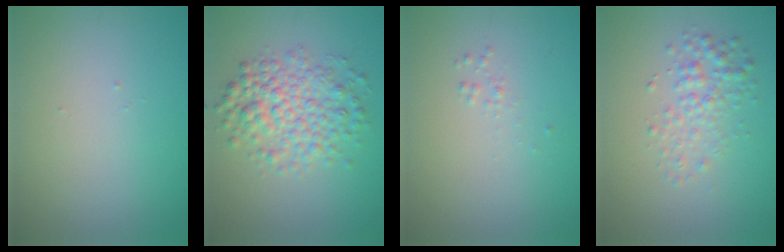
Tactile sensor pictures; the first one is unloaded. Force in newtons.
{"total": 5.1, "press": 5.1, "slide": 0.1}
{"total": 0.5, "press": 0.5, "slide": 0.0}
{"total": 2.5, "press": 2.5, "slide": 0.0}